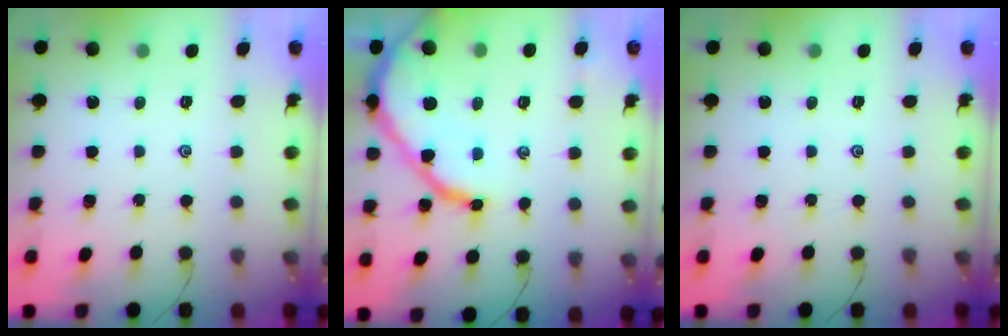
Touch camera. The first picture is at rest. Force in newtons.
{"total": 13.7, "press": 13.7, "slide": 1.4}
{"total": 0.0}